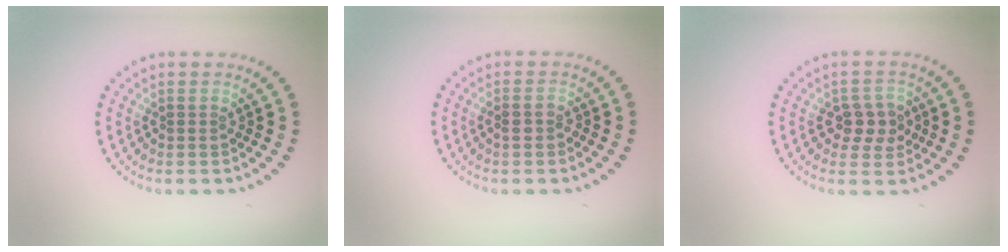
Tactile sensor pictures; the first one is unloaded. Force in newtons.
{"total": 0.9, "press": 0.8, "slide": 0.4}
{"total": 2.7, "press": 2.6, "slide": 0.7}